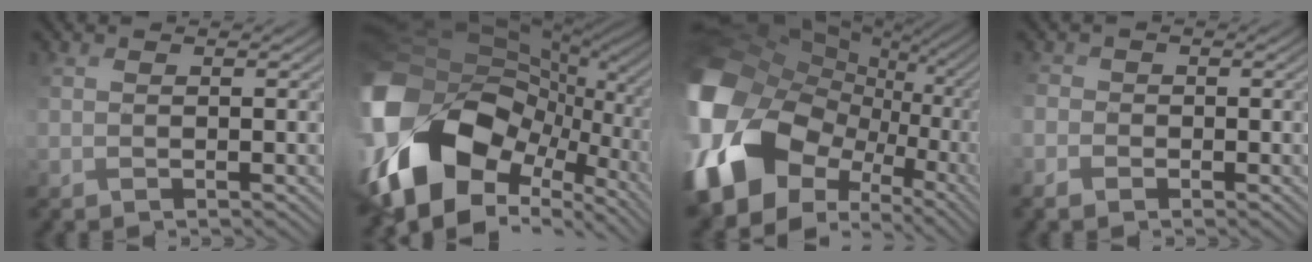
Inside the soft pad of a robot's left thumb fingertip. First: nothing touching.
{"total": 20.2, "force": [-6.0, 14.0, 13.3], "torque": [-0.321, -0.032, -0.099]}
{"total": 21.5, "force": [-2.6, 16.8, 13.1], "torque": [-0.340, -0.037, -0.038]}
{"total": 2.7, "force": [-1.5, 2.1, 0.7], "torque": [-0.020, -0.006, -0.035]}